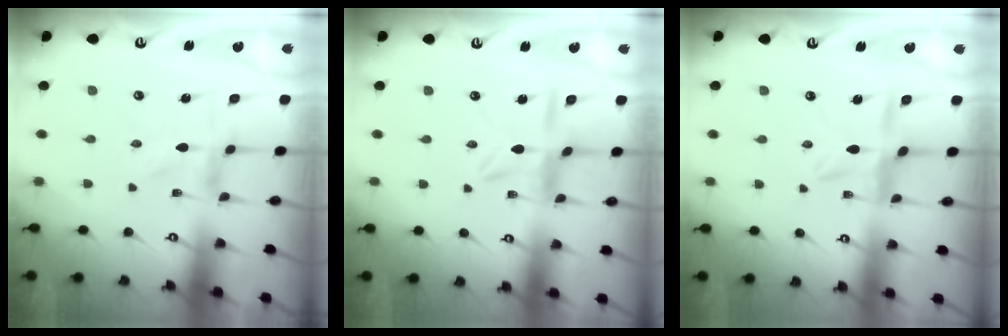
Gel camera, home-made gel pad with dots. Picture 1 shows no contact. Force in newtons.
{"total": 6.9, "press": 6.9, "slide": 0.6}
{"total": 8.9, "press": 8.9, "slide": 0.6}